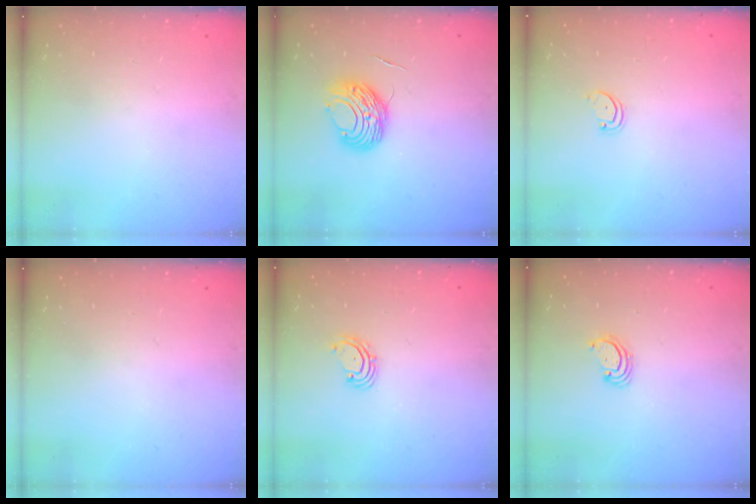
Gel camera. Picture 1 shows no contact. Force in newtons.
{"total": 9.4, "press": 9.3, "slide": 0.6}
{"total": 1.5, "press": 1.5, "slide": 0.1}
{"total": 0.0}
{"total": 2.0, "press": 2.0, "slide": 0.4}
{"total": 2.3, "press": 2.3, "slide": 0.2}